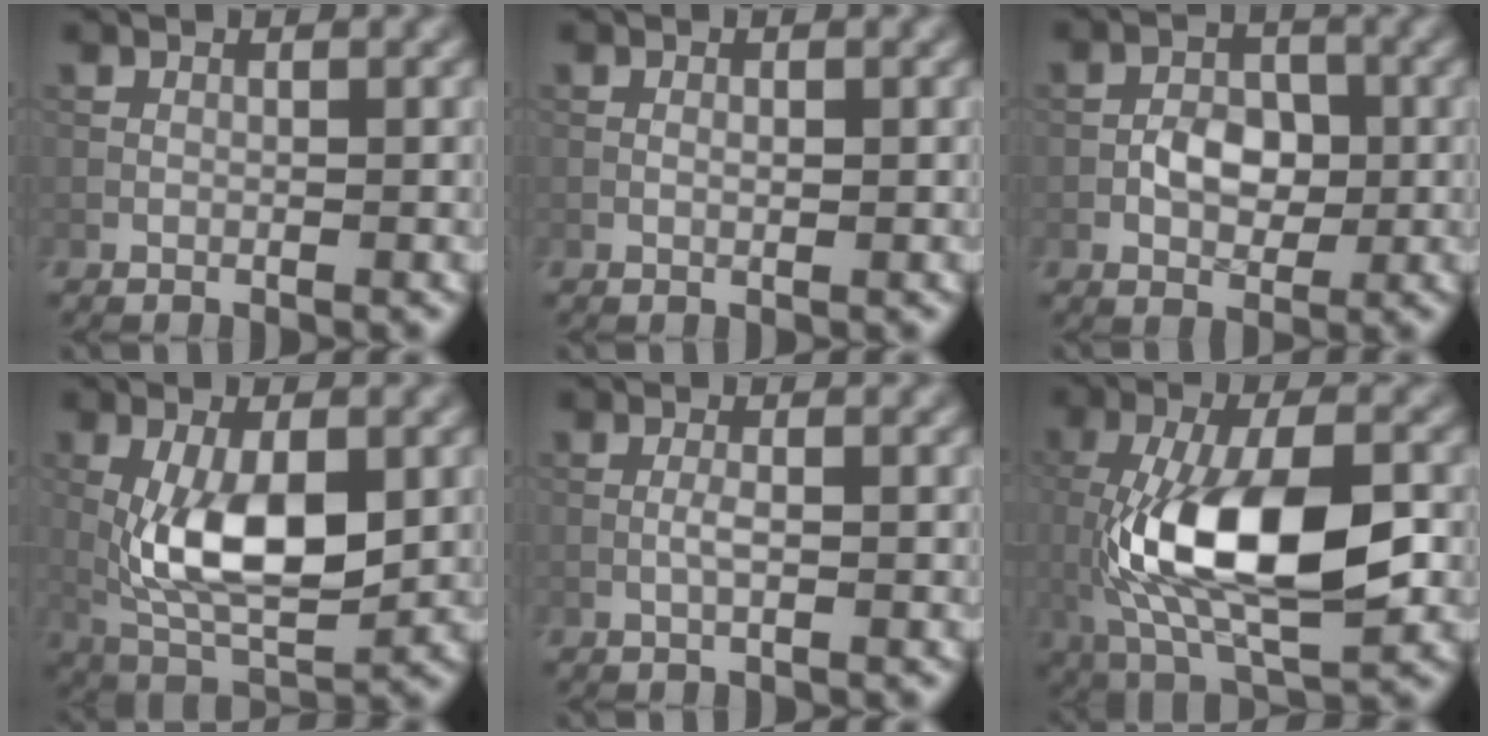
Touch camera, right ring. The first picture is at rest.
{"total": 0.5, "force": [-0.1, 0.2, 0.5], "torque": [-0.009, 0.000, -0.001]}
{"total": 3.3, "force": [-0.7, 2.3, 2.3], "torque": [-0.035, 0.002, -0.014]}
{"total": 8.5, "force": [-0.3, 3.6, 7.7], "torque": [-0.156, -0.006, 0.001]}
{"total": 1.2, "force": [-0.3, 0.2, 1.1], "torque": [-0.022, 0.001, -0.008]}
{"total": 11.8, "force": [-1.8, 4.9, 10.6], "torque": [-0.197, 0.000, -0.032]}